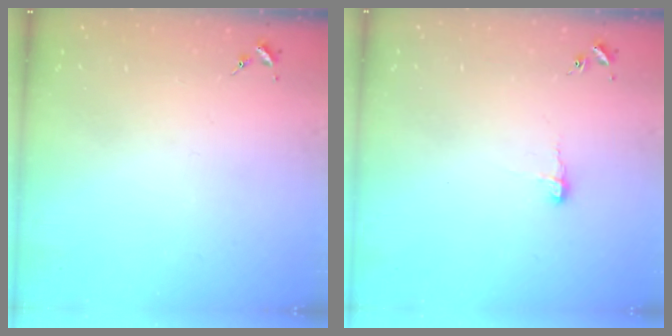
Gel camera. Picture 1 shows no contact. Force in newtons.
{"total": 5.6, "press": 5.6, "slide": 0.5}